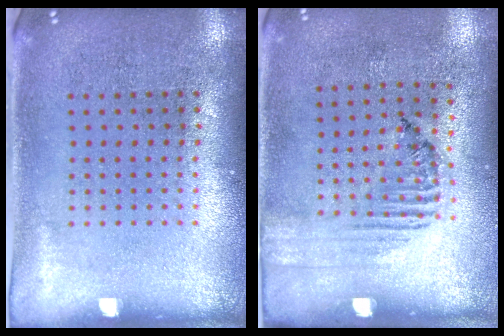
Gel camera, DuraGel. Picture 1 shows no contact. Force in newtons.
{"total": 1.5, "press": 1.1, "slide": 1.1}